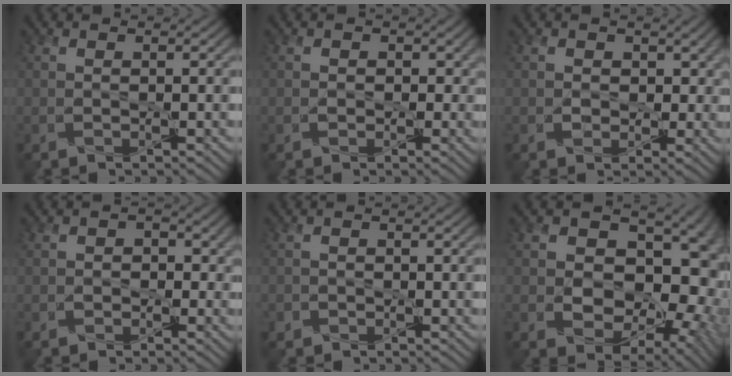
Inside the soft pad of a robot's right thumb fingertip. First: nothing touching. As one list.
[{"total": 3.1, "force": [-0.2, 2.8, 1.3], "torque": [-0.028, 0.005, -0.004]}, {"total": 4.9, "force": [0.3, 4.1, 2.7], "torque": [-0.051, 0.000, 0.002]}, {"total": 2.9, "force": [-0.6, 2.6, 1.1], "torque": [-0.012, 0.009, -0.015]}, {"total": 1.2, "force": [-0.7, 0.9, 0.1], "torque": [-0.004, -0.001, -0.011]}, {"total": 16.9, "force": [0.6, 12.9, 10.9], "torque": [-0.156, 0.010, 0.022]}]